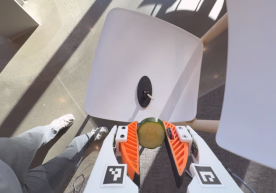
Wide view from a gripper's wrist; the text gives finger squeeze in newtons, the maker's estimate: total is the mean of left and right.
{"total": 9.3, "left": 9.5, "right": 9.1}